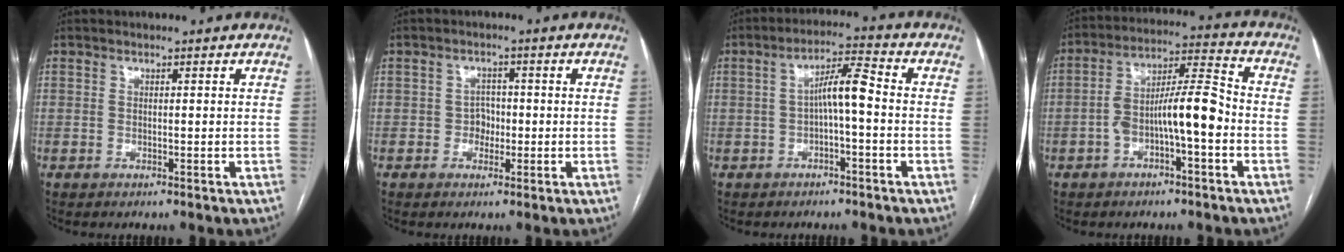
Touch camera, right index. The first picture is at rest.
{"total": 2.4, "force": [-0.6, 2.0, 1.2], "torque": [-0.009, 0.009, -0.011]}
{"total": 5.8, "force": [-0.6, 0.7, 5.7], "torque": [-0.096, 0.023, -0.011]}
{"total": 10.0, "force": [-2.9, 1.9, 9.4], "torque": [-0.166, 0.033, -0.047]}